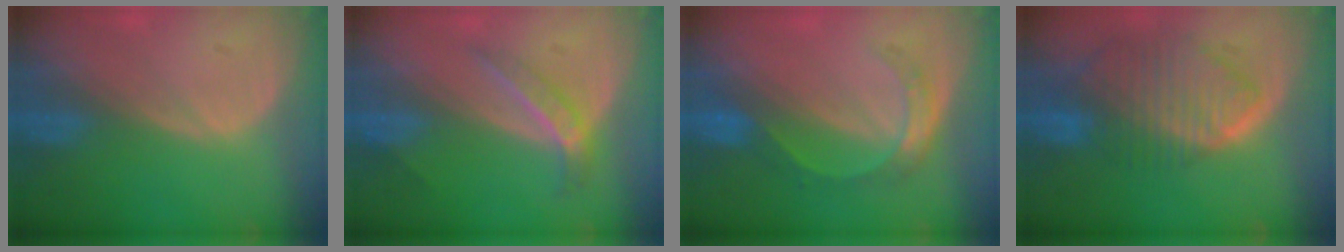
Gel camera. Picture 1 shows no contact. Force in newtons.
{"total": 4.5, "press": 3.9, "slide": 2.1}
{"total": 5.5, "press": 4.8, "slide": 2.6}
{"total": 10.0, "press": 8.5, "slide": 5.2}